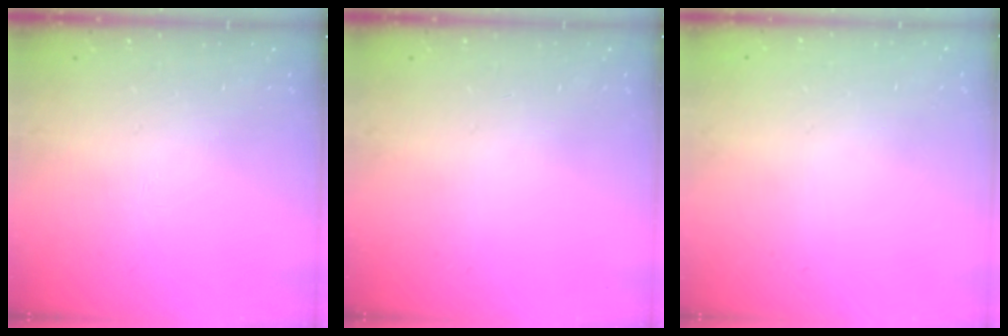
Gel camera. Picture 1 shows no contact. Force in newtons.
{"total": 0.0}
{"total": 0.0}